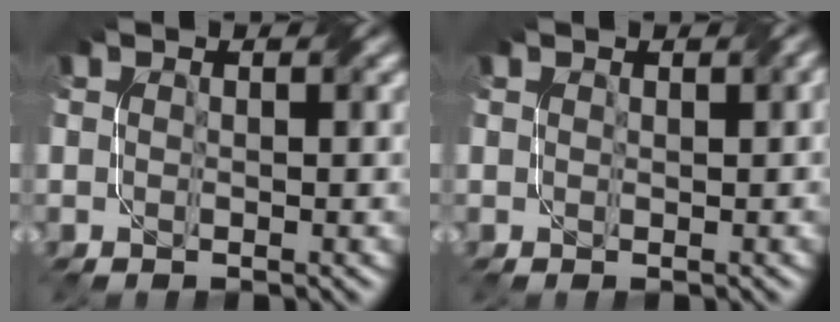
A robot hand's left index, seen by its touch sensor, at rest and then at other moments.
{"total": 0.9, "force": [0.6, 0.1, 0.7], "torque": [-0.007, 0.003, 0.011]}